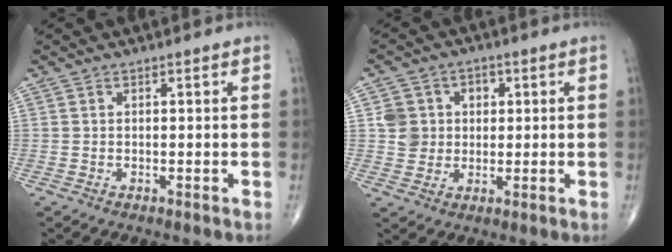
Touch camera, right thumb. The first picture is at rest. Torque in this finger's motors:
{"motor_torque": [-0.18, 0.08, 0.74, 0.23, 0.00]}